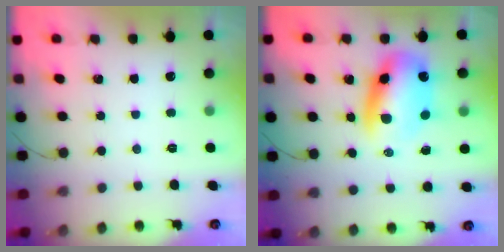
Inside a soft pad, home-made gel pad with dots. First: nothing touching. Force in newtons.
{"total": 11.3, "press": 10.9, "slide": 3.0}